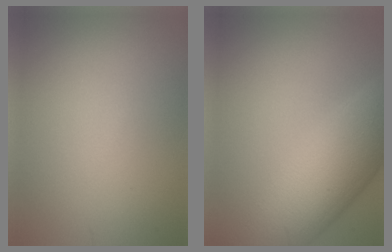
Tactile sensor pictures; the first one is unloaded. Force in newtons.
{"total": 10.8, "press": 10.8, "slide": 0.4}